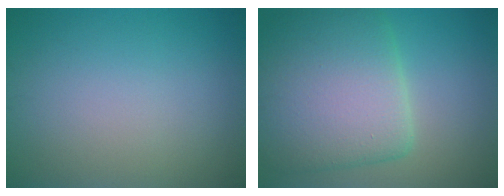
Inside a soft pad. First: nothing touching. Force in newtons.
{"total": 9.7, "press": 9.7, "slide": 0.8}